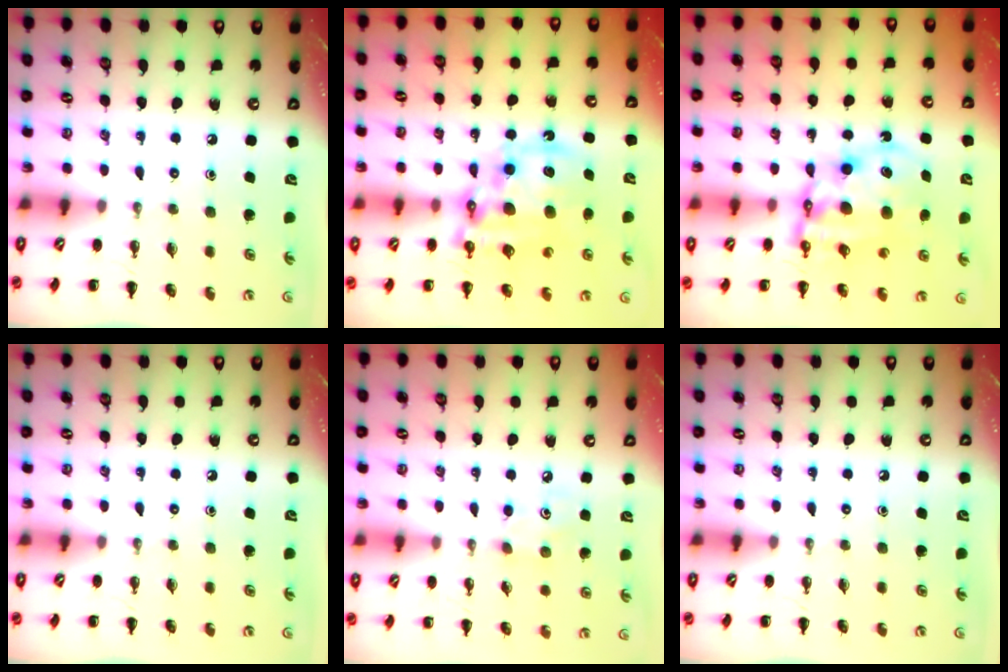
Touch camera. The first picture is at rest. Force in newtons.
{"total": 15.1, "press": 14.6, "slide": 3.7}
{"total": 10.6, "press": 10.3, "slide": 2.5}
{"total": 0.0}
{"total": 3.2, "press": 3.1, "slide": 0.9}
{"total": 0.0}